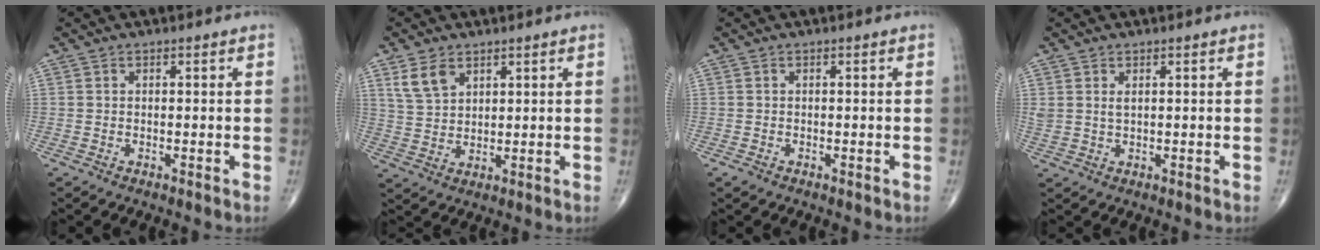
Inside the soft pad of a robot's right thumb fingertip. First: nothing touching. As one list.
[{"total": 5.8, "force": [3.3, 3.6, 3.2], "torque": [-0.053, -0.011, 0.073]}, {"total": 0.8, "force": [-0.4, 0.6, 0.3], "torque": [-0.007, -0.001, -0.009]}, {"total": 2.1, "force": [0.9, 1.1, 1.5], "torque": [-0.033, 0.001, 0.024]}]